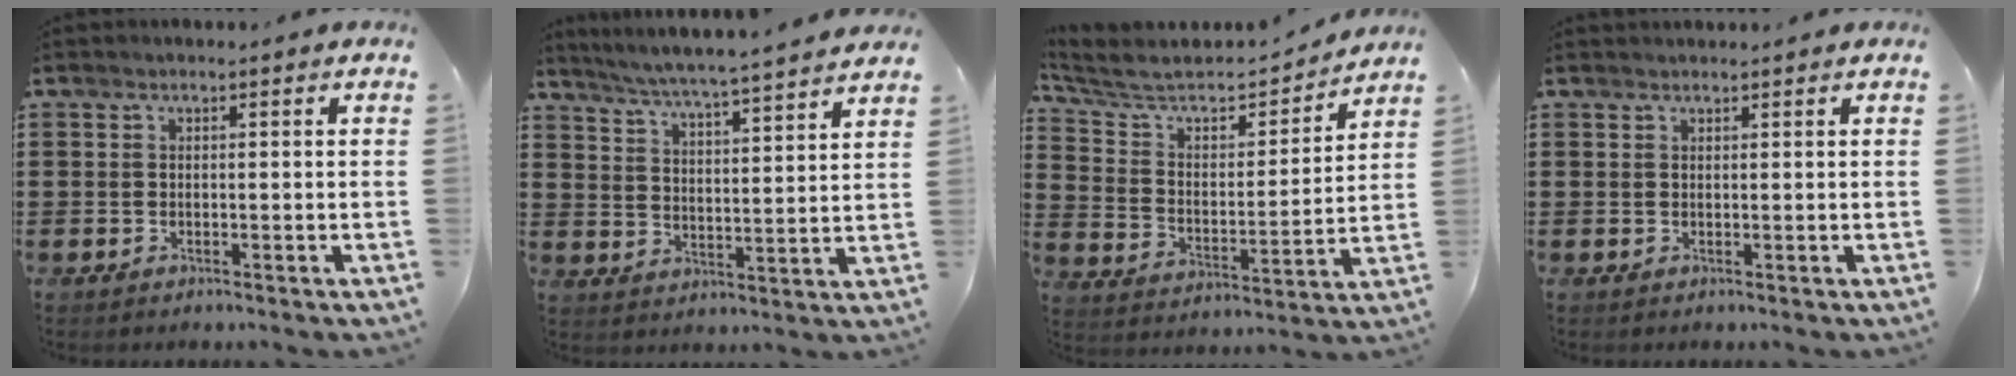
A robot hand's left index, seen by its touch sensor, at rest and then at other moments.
{"total": 4.8, "force": [4.4, -1.0, 1.5], "torque": [-0.049, -0.040, 0.070]}
{"total": 5.6, "force": [4.9, 1.9, 2.1], "torque": [-0.070, -0.034, 0.077]}
{"total": 0.8, "force": [0.7, -0.1, 0.0], "torque": [-0.001, -0.001, 0.015]}